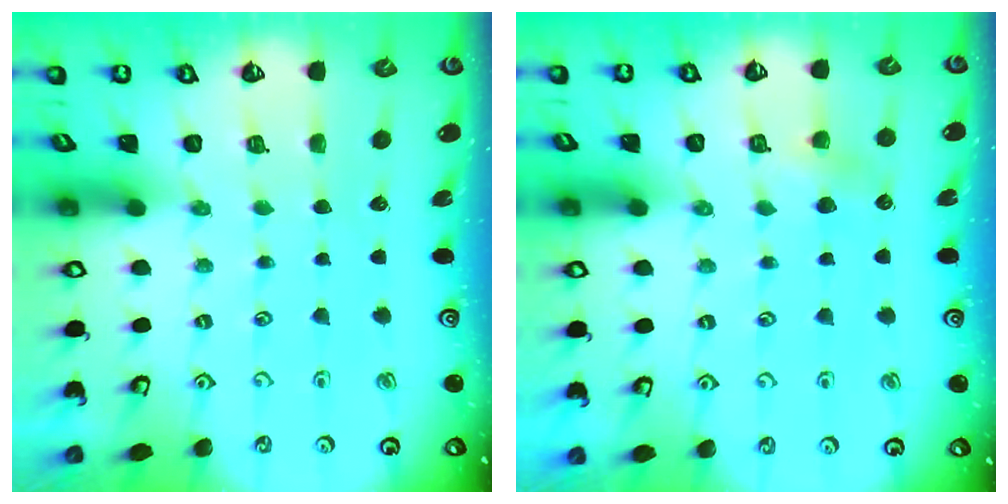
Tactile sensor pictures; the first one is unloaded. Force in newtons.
{"total": 4.4, "press": 4.3, "slide": 0.7}